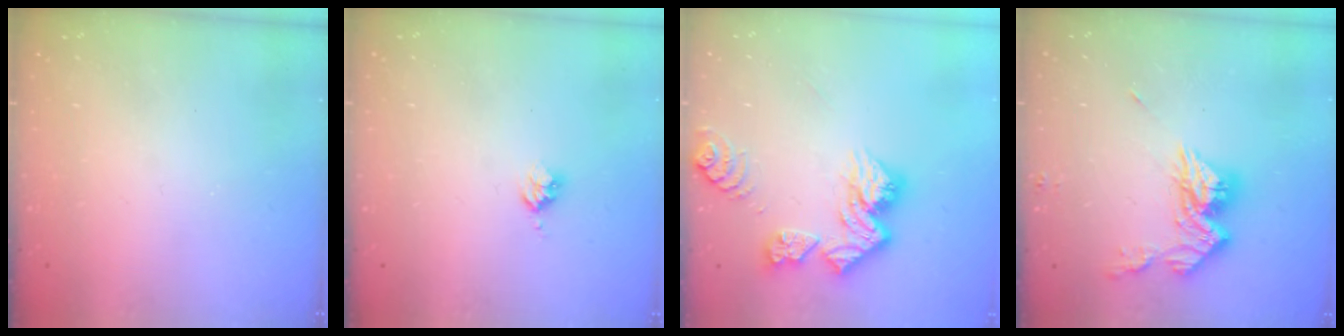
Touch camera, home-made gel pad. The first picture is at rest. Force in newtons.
{"total": 2.5, "press": 2.5, "slide": 0.3}
{"total": 13.1, "press": 13.0, "slide": 1.4}
{"total": 12.3, "press": 12.2, "slide": 1.0}